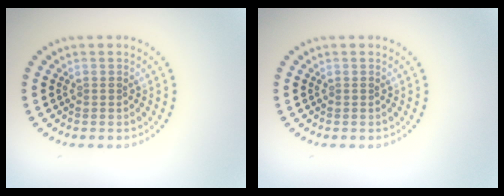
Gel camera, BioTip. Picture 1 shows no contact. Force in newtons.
{"total": 0.0}